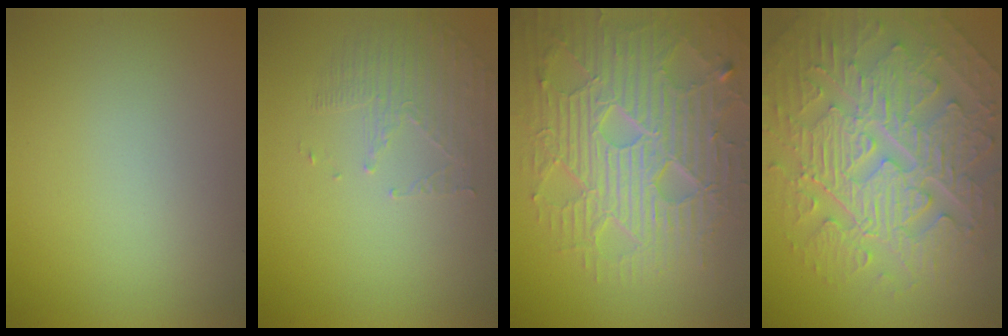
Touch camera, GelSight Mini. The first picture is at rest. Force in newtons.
{"total": 1.7, "press": 0.9, "slide": 1.4}
{"total": 8.9, "press": 6.4, "slide": 6.2}
{"total": 9.9, "press": 6.6, "slide": 7.3}